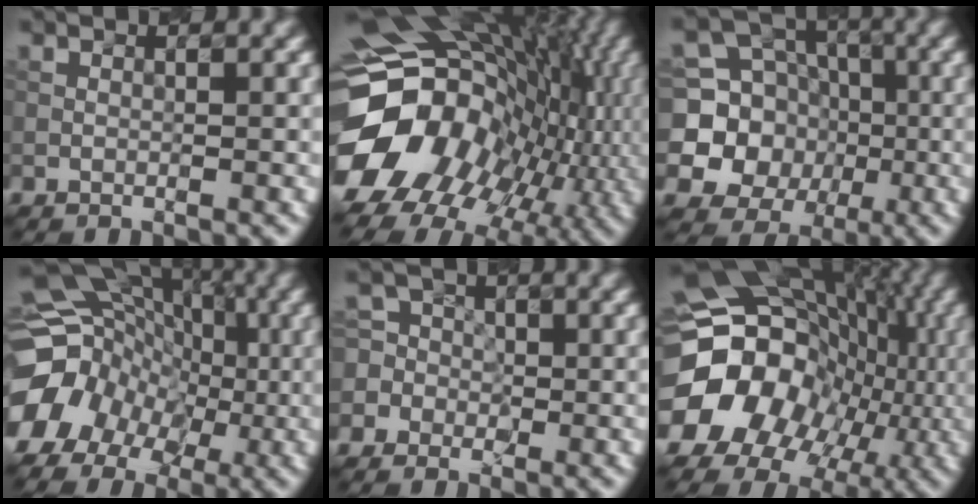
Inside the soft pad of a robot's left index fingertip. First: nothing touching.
{"total": 17.7, "force": [-1.7, 13.7, 11.1], "torque": [-0.200, 0.000, -0.010]}
{"total": 10.1, "force": [-0.6, 9.6, 3.1], "torque": [-0.080, 0.008, -0.031]}
{"total": 15.1, "force": [-4.4, 12.5, 7.1], "torque": [-0.142, -0.008, -0.089]}
{"total": 5.0, "force": [-1.8, 4.6, 1.1], "torque": [-0.005, 0.022, -0.064]}
{"total": 20.0, "force": [-2.7, 17.4, 9.4], "torque": [-0.169, -0.012, -0.068]}